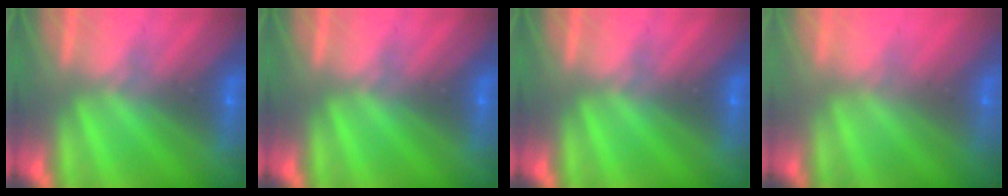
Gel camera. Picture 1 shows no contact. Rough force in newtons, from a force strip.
{"total": 0.0}
{"total": 0.0}
{"total": 8.6}